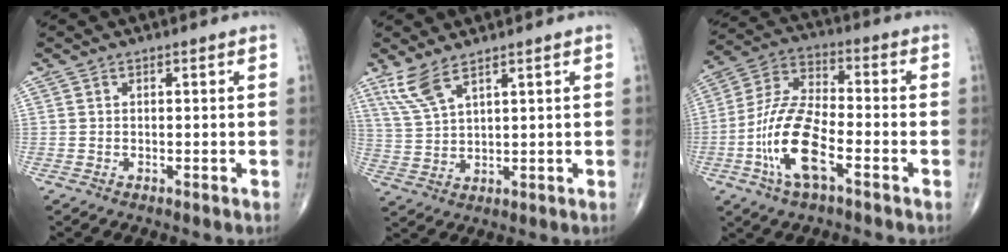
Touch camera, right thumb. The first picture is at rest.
{"total": 6.1, "force": [4.3, 1.4, 4.2], "torque": [-0.098, -0.016, 0.097]}
{"total": 14.1, "force": [-5.2, 5.4, 11.9], "torque": [-0.245, 0.029, -0.103]}